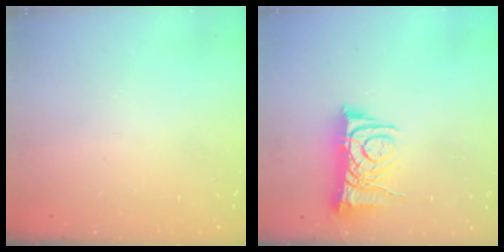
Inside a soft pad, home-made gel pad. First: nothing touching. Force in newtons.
{"total": 8.8, "press": 8.8, "slide": 0.6}